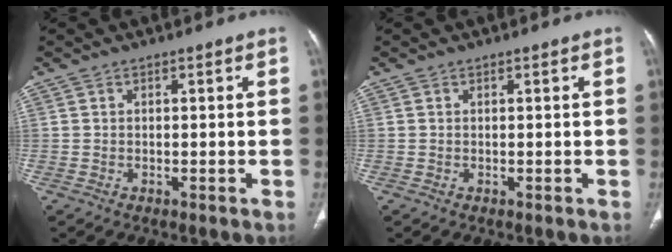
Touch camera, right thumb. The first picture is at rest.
{"total": 0.0}